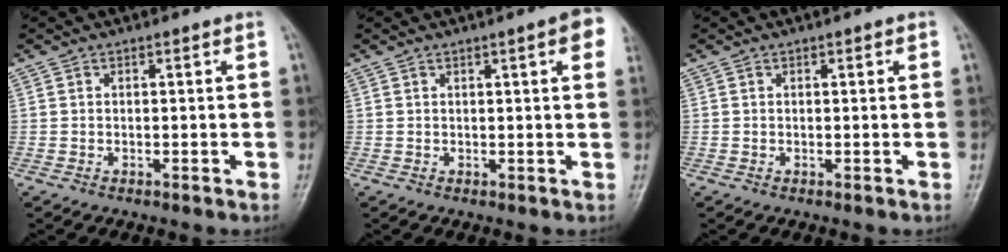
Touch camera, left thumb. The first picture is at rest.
{"total": 5.6, "force": [2.3, 1.0, 5.0], "torque": [-0.049, 0.001, 0.022]}
{"total": 0.8, "force": [0.3, 0.3, 0.7], "torque": [-0.005, 0.001, 0.003]}